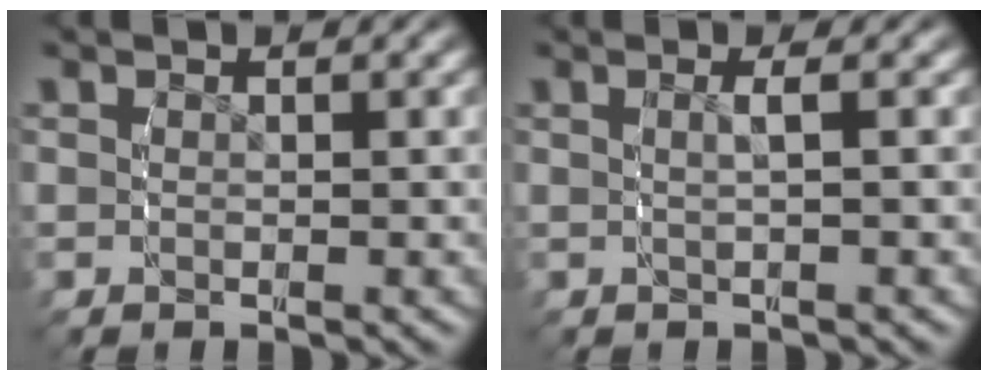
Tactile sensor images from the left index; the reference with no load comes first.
{"total": 1.1, "force": [0.1, 0.1, 1.1], "torque": [-0.022, 0.000, 0.000]}